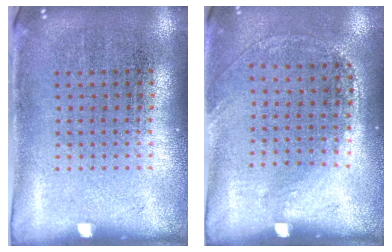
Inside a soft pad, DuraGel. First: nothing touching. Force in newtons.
{"total": 1.3, "press": 0.9, "slide": 0.9}